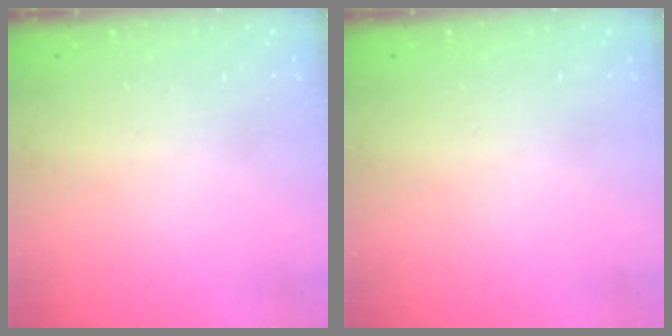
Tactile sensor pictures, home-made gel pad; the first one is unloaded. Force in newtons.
{"total": 0.0}